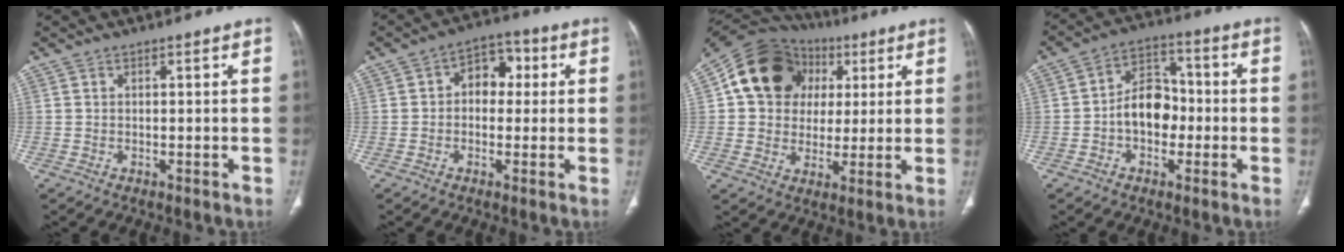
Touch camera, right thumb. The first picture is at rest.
{"total": 7.5, "force": [1.0, 5.3, 5.1], "torque": [-0.037, 0.022, 0.006]}
{"total": 17.2, "force": [4.7, 14.4, 8.3], "torque": [-0.108, 0.021, 0.077]}
{"total": 9.6, "force": [-1.6, 7.0, 6.5], "torque": [-0.072, 0.033, -0.038]}